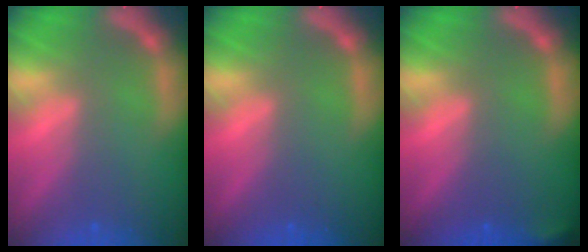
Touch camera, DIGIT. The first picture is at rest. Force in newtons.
{"total": 0.0}
{"total": 1.4}